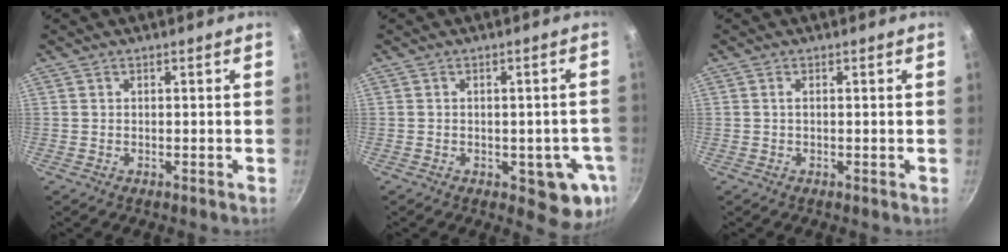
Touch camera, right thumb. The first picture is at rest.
{"total": 8.7, "force": [-2.3, 4.6, 7.1], "torque": [-0.042, 0.000, -0.028]}
{"total": 0.9, "force": [0.1, 0.3, 0.8], "torque": [-0.015, 0.001, -0.001]}